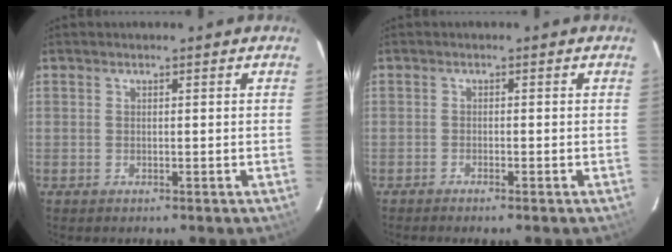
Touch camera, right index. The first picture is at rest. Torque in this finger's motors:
{"motor_torque": [0.83, -0.80, 0.30, 0.05]}